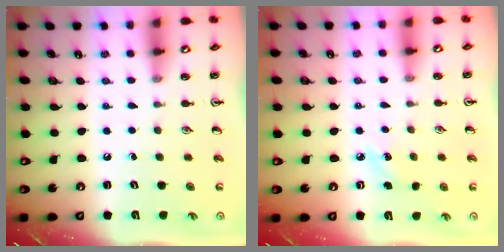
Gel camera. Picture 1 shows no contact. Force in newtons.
{"total": 4.5, "press": 4.3, "slide": 1.6}